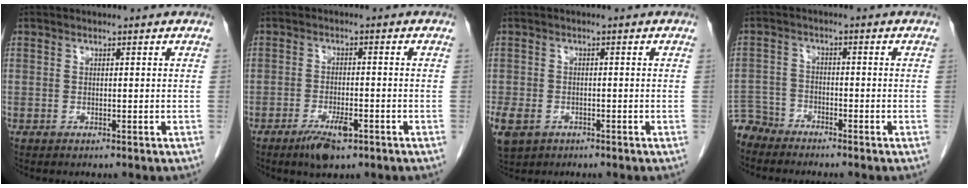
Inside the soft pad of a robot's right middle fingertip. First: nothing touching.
{"total": 4.9, "force": [-3.0, 1.5, 3.6], "torque": [-0.067, -0.004, -0.046]}
{"total": 8.8, "force": [-4.4, 6.6, 3.9], "torque": [-0.115, -0.009, -0.065]}
{"total": 4.7, "force": [-4.5, 1.2, -0.6], "torque": [0.015, -0.006, -0.090]}